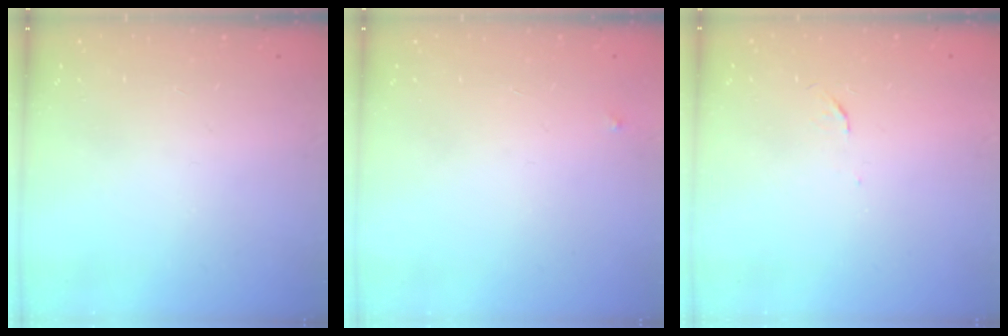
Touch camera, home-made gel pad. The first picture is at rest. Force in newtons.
{"total": 2.5, "press": 2.4, "slide": 0.4}
{"total": 3.2, "press": 3.2, "slide": 0.4}